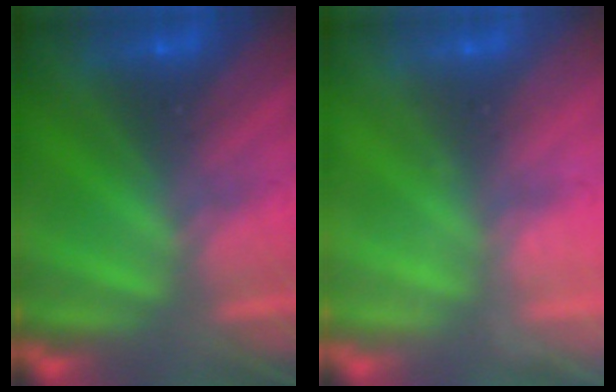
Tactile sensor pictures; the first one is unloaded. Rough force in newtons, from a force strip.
{"total": 2.2}